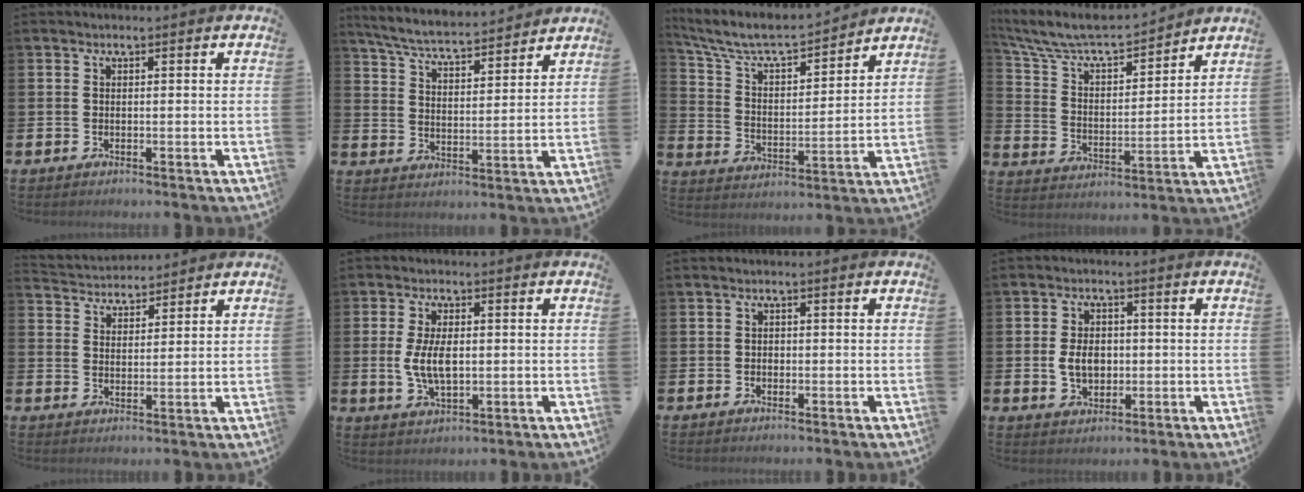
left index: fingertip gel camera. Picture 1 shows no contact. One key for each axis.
{"total": 6.0, "fx": 5.8, "fy": 0.5, "fz": 1.5, "tx": -0.056, "ty": -0.043, "tz": 0.099}
{"total": 7.7, "fx": 7.0, "fy": 1.7, "fz": 2.6, "tx": -0.088, "ty": -0.051, "tz": 0.120}
{"total": 8.3, "fx": 7.6, "fy": 1.9, "fz": 2.8, "tx": -0.093, "ty": -0.055, "tz": 0.130}
{"total": 3.8, "fx": 3.7, "fy": 1.0, "fz": -0.6, "tx": -0.011, "ty": -0.021, "tz": 0.067}
{"total": 5.7, "fx": 0.2, "fy": 2.8, "fz": 4.9, "tx": -0.086, "ty": 0.001, "tz": -0.002}
{"total": 0.9, "fx": -0.2, "fy": 0.8, "fz": 0.3, "tx": -0.001, "ty": 0.004, "tz": -0.007}
{"total": 4.6, "fx": -0.2, "fy": 3.4, "fz": 3.2, "tx": -0.043, "ty": 0.005, "tz": -0.011}